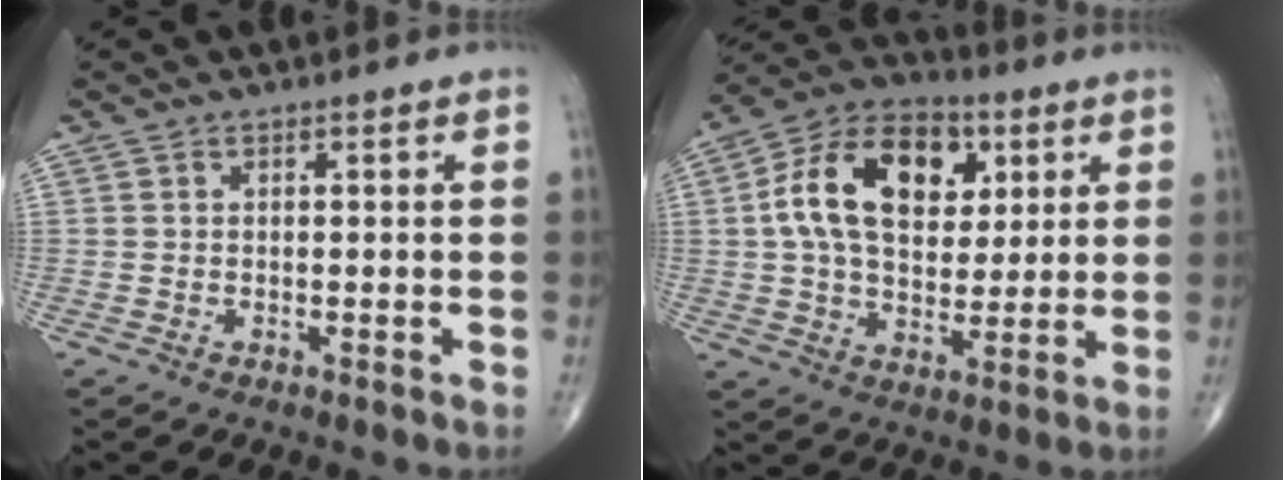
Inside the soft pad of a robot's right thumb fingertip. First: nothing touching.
{"total": 18.6, "force": [4.8, 11.9, 13.4], "torque": [-0.204, 0.005, 0.076]}